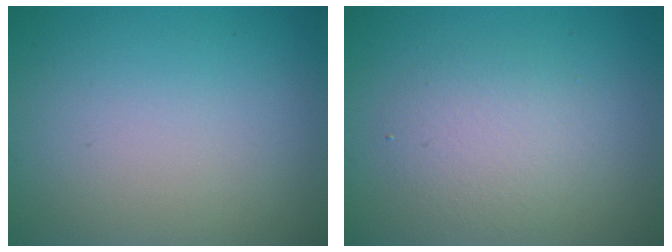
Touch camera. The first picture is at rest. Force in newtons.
{"total": 2.9, "press": 2.8, "slide": 0.2}